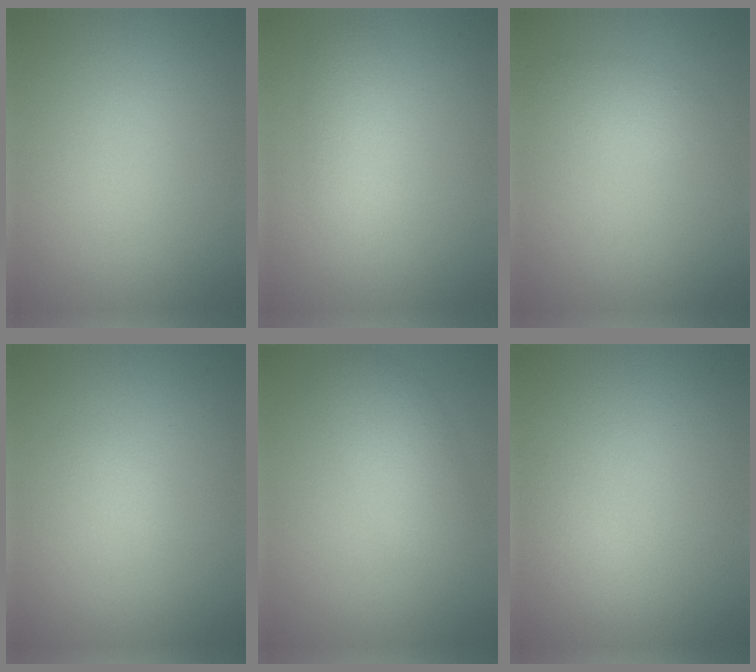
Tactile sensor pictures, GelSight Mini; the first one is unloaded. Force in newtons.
{"total": 2.3, "press": 2.3, "slide": 0.1}
{"total": 1.5, "press": 1.5, "slide": 0.0}
{"total": 0.5, "press": 0.5, "slide": 0.0}
{"total": 3.1, "press": 3.1, "slide": 0.2}
{"total": 1.5, "press": 1.5, "slide": 0.1}